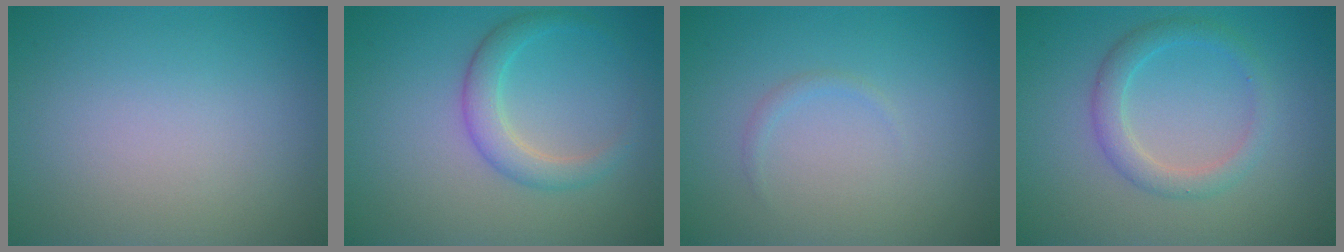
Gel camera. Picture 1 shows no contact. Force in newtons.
{"total": 2.8, "press": 2.8, "slide": 0.0}
{"total": 0.6, "press": 0.6, "slide": 0.0}
{"total": 2.6, "press": 2.6, "slide": 0.0}